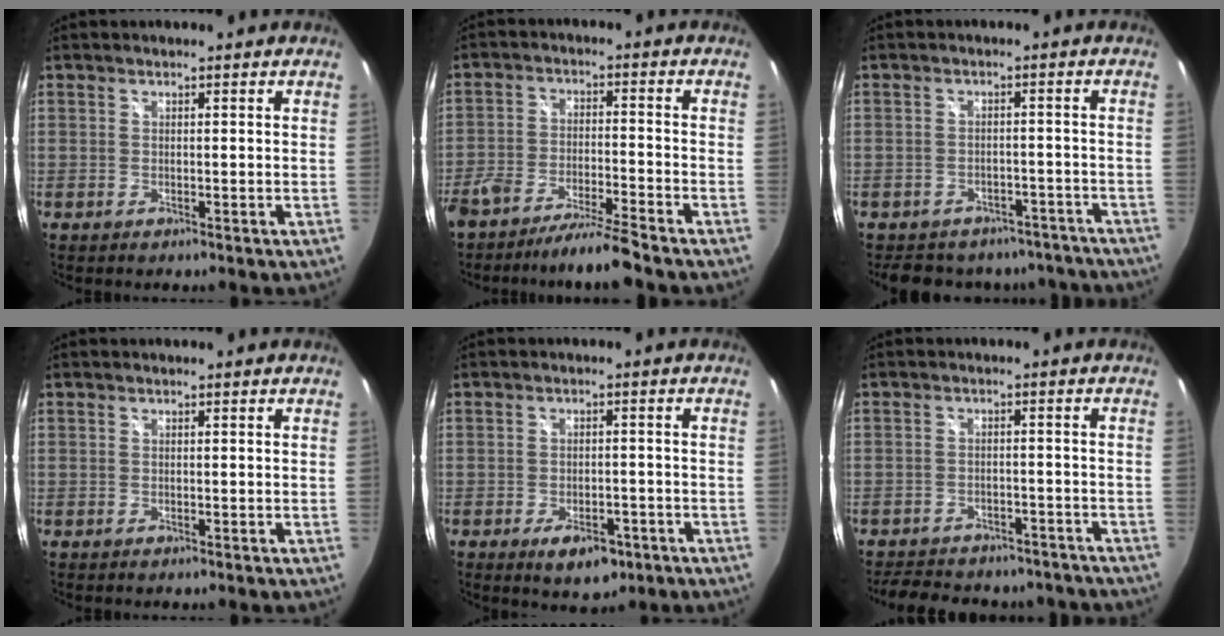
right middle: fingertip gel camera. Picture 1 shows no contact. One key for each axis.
{"total": 8.7, "fx": -7.6, "fy": -0.1, "fz": 4.2, "tx": -0.095, "ty": -0.005, "tz": -0.134}
{"total": 16.1, "fx": -13.5, "fy": 7.4, "fz": 4.7, "tx": -0.103, "ty": 0.023, "tz": -0.155}
{"total": 0.0}
{"total": 6.8, "fx": -3.9, "fy": 3.6, "fz": 4.3, "tx": -0.081, "ty": -0.006, "tz": -0.051}
{"total": 15.9, "fx": -13.4, "fy": 6.2, "fz": 5.9, "tx": -0.126, "ty": 0.007, "tz": -0.167}